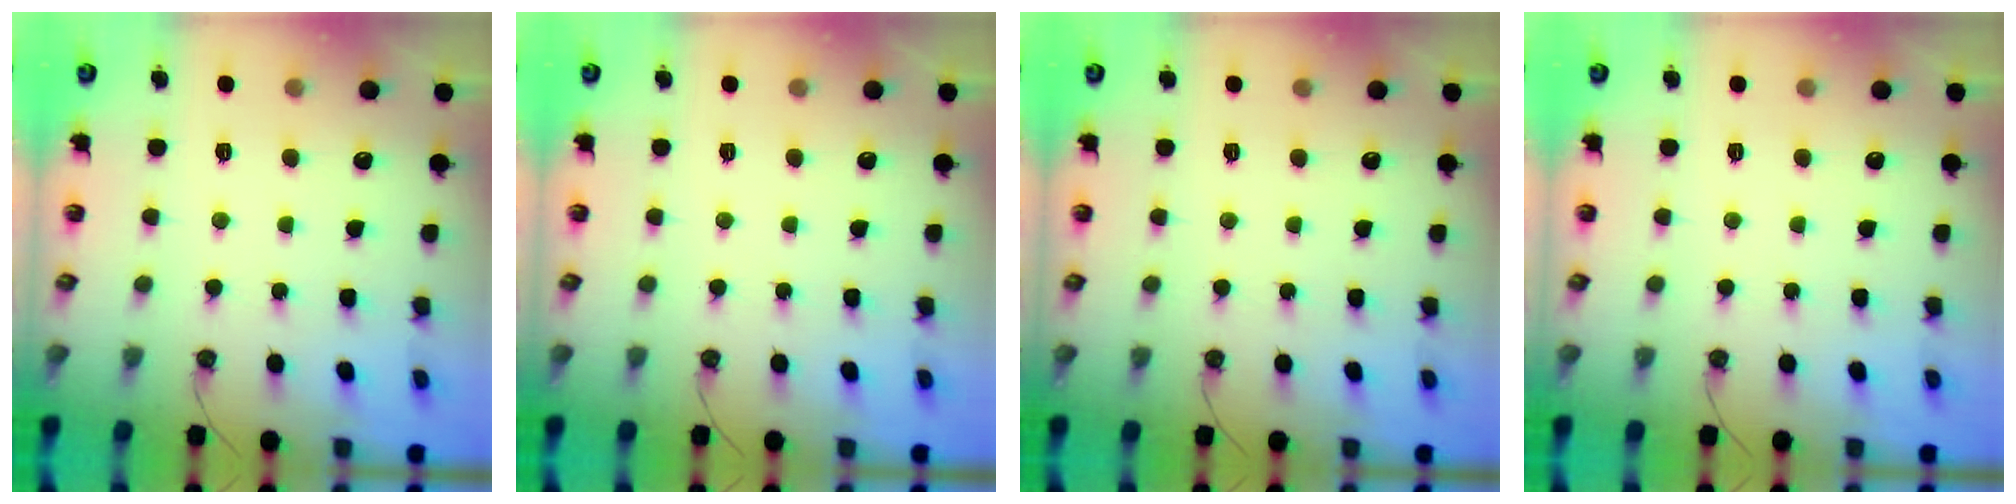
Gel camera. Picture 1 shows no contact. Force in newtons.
{"total": 0.0}
{"total": 0.0}
{"total": 0.0}